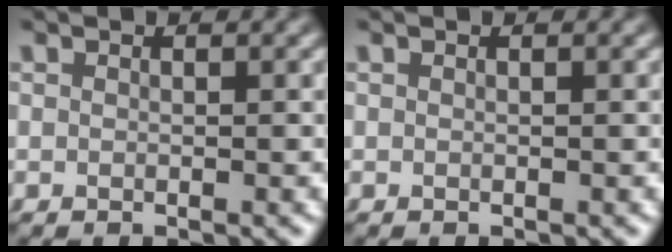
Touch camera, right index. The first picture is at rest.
{"total": 0.0}